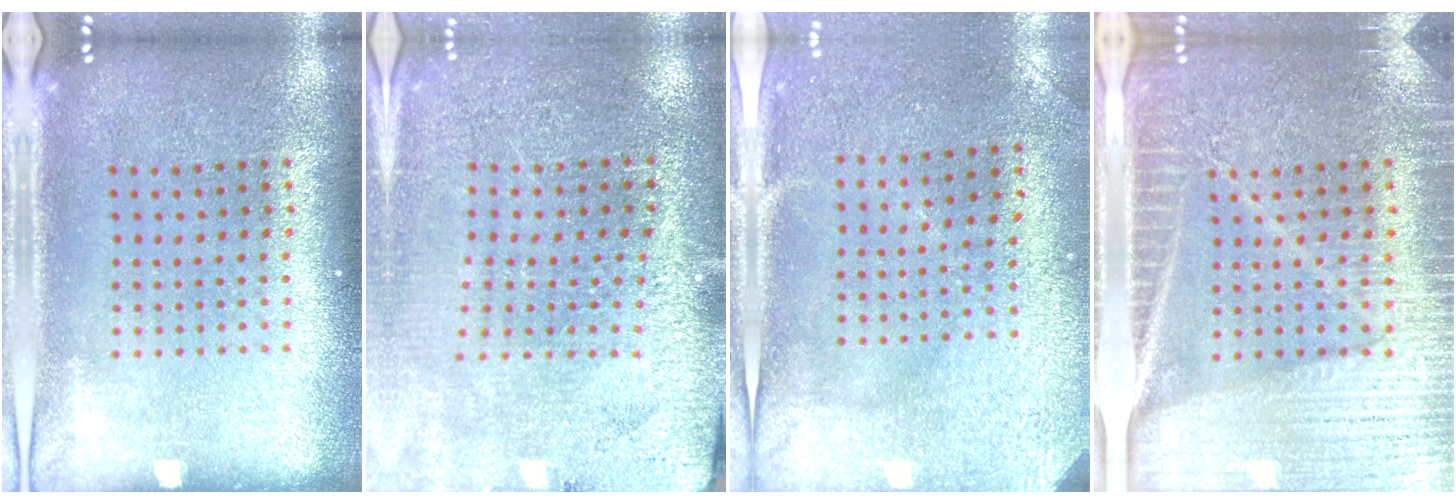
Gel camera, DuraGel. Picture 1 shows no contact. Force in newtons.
{"total": 2.8, "press": 2.8, "slide": 0.1}
{"total": 3.0, "press": 2.4, "slide": 1.8}
{"total": 4.0, "press": 3.7, "slide": 1.5}